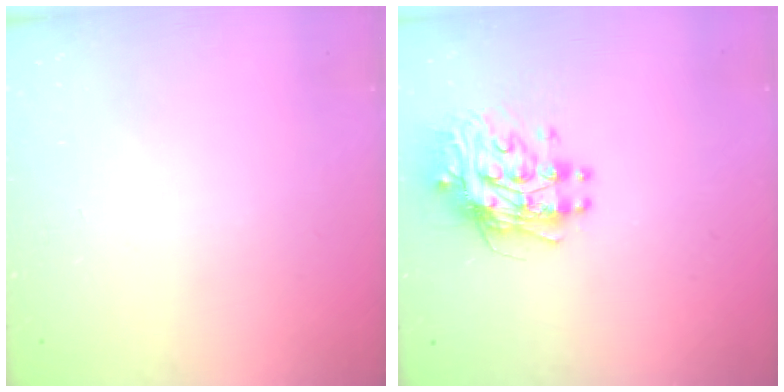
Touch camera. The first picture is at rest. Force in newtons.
{"total": 10.1, "press": 10.1, "slide": 0.8}